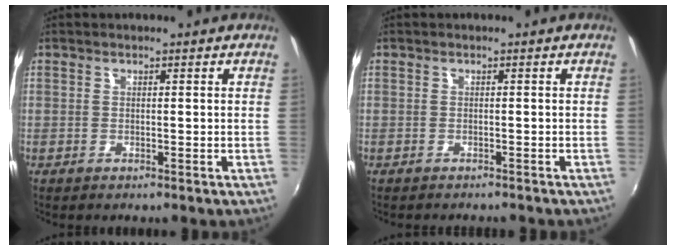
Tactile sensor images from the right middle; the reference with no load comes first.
{"total": 1.9, "force": [-1.8, 0.4, 0.5], "torque": [-0.017, -0.010, -0.026]}